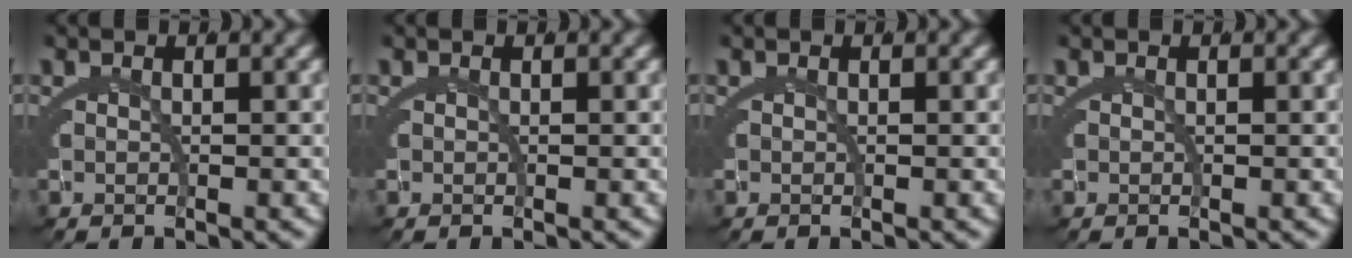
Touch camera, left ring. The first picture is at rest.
{"total": 0.0}
{"total": 0.0}
{"total": 0.0}